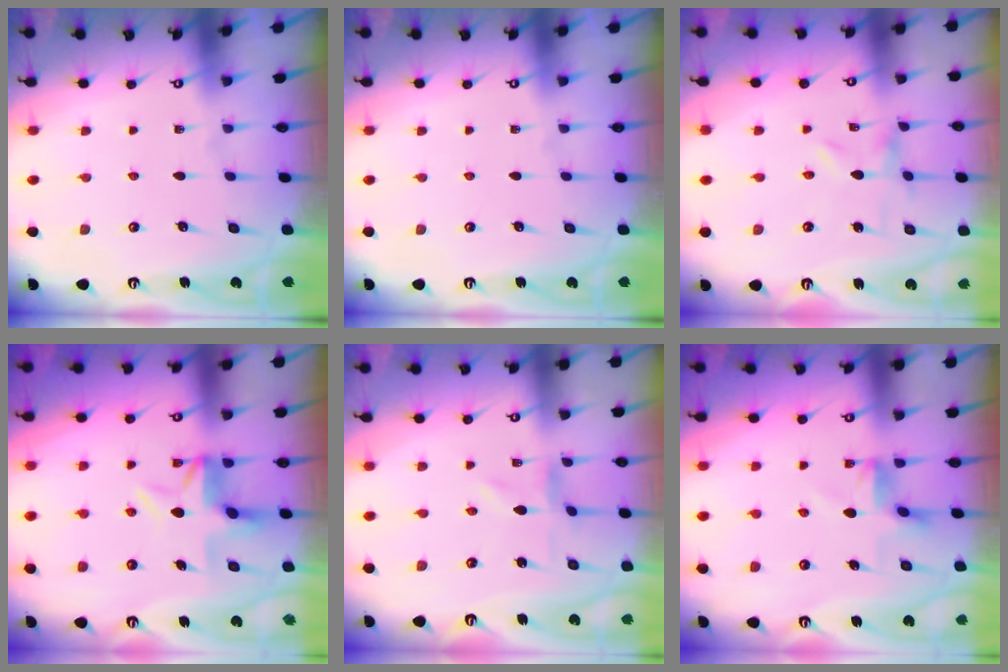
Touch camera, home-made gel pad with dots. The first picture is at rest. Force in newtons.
{"total": 0.0}
{"total": 0.0}
{"total": 7.0, "press": 6.7, "slide": 2.0}
{"total": 0.8, "press": 0.8, "slide": 0.2}
{"total": 4.8, "press": 4.7, "slide": 0.7}